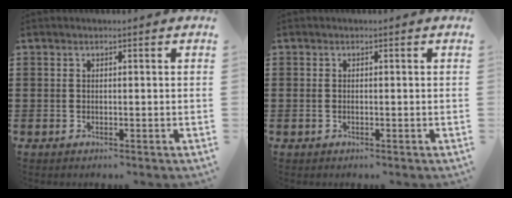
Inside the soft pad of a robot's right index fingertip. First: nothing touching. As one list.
[{"total": 0.6, "force": [-0.2, 0.3, 0.5], "torque": [-0.011, -0.001, -0.003]}]